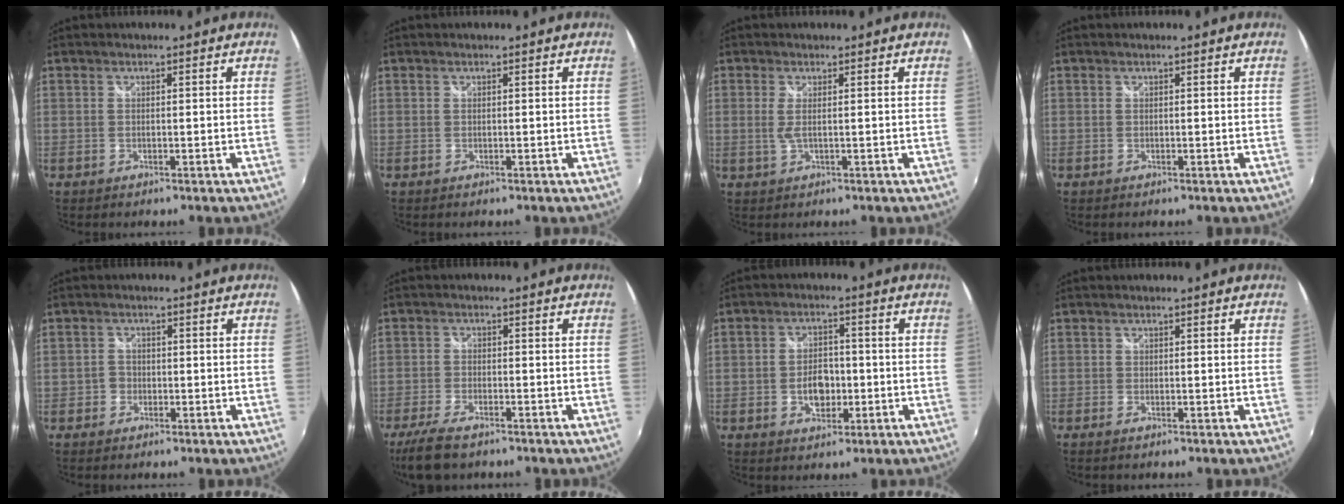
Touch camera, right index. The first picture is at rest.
{"total": 0.0}
{"total": 1.7, "force": [0.2, 0.1, 1.7], "torque": [-0.034, -0.003, 0.002]}
{"total": 0.0}
{"total": 2.0, "force": [-1.1, 1.7, 0.2], "torque": [-0.005, 0.005, -0.020]}
{"total": 8.0, "force": [-6.1, 2.5, 4.5], "torque": [-0.118, -0.020, -0.114]}
{"total": 5.7, "force": [-1.4, 3.8, 4.0], "torque": [-0.075, 0.005, -0.019]}
{"total": 0.7, "force": [-0.5, 0.3, 0.3], "torque": [-0.007, -0.004, -0.012]}